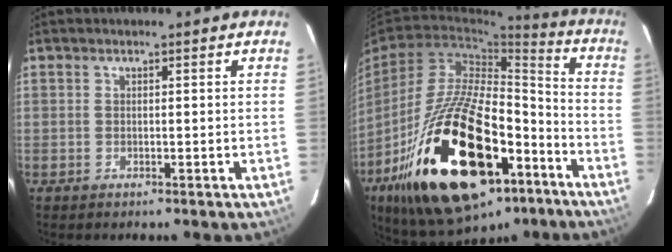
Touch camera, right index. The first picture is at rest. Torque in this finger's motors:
{"motor_torque": [2.14, 0.00, 1.05, 0.21]}